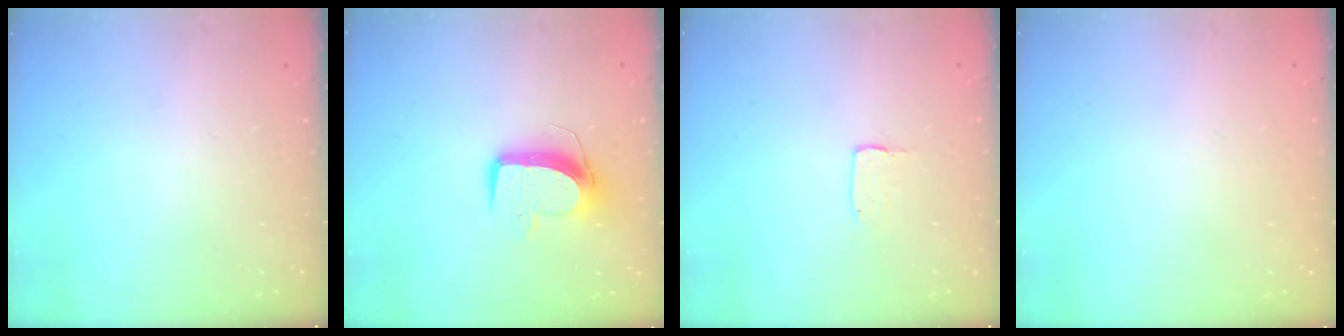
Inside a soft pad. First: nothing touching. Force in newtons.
{"total": 9.5, "press": 9.5, "slide": 0.9}
{"total": 1.7, "press": 1.6, "slide": 0.1}
{"total": 0.0}